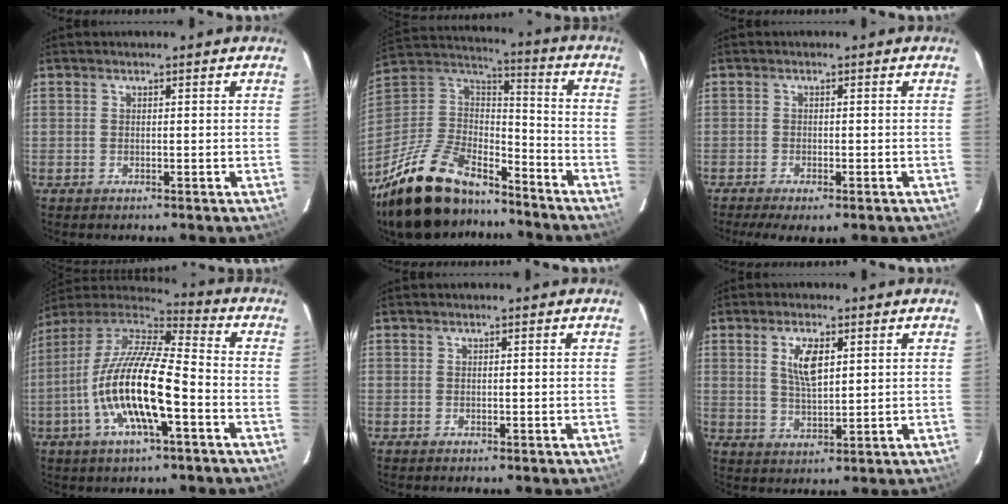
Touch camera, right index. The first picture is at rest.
{"total": 26.1, "force": [-19.4, 10.8, 13.8], "torque": [-0.288, -0.003, -0.318]}
{"total": 5.2, "force": [-3.6, 1.2, 3.5], "torque": [-0.082, -0.021, -0.058]}
{"total": 18.9, "force": [-6.0, 4.5, 17.3], "torque": [-0.325, -0.021, -0.122]}
{"total": 0.0}
{"total": 6.0, "force": [2.2, 2.5, 5.1], "torque": [-0.091, 0.002, 0.045]}